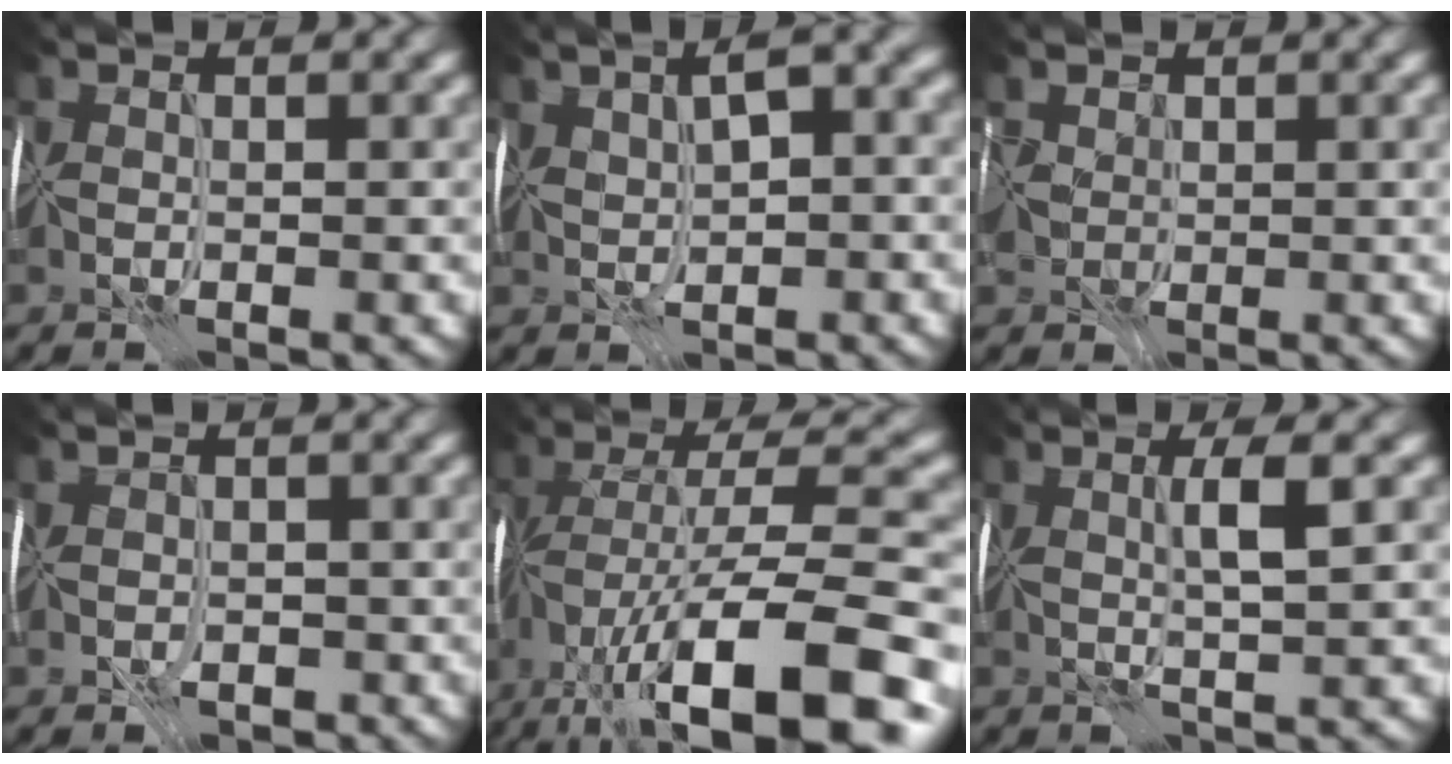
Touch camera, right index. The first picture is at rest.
{"total": 4.7, "force": [1.9, 2.1, 3.8], "torque": [-0.056, 0.018, 0.032]}
{"total": 2.1, "force": [0.8, 1.6, 1.1], "torque": [-0.021, 0.005, 0.009]}
{"total": 2.6, "force": [-1.4, 1.9, 1.2], "torque": [-0.008, 0.005, -0.022]}
{"total": 16.1, "force": [-8.1, 4.7, 13.1], "torque": [-0.222, 0.014, -0.141]}
{"total": 2.3, "force": [0.9, -0.3, 2.1], "torque": [-0.037, 0.003, 0.015]}